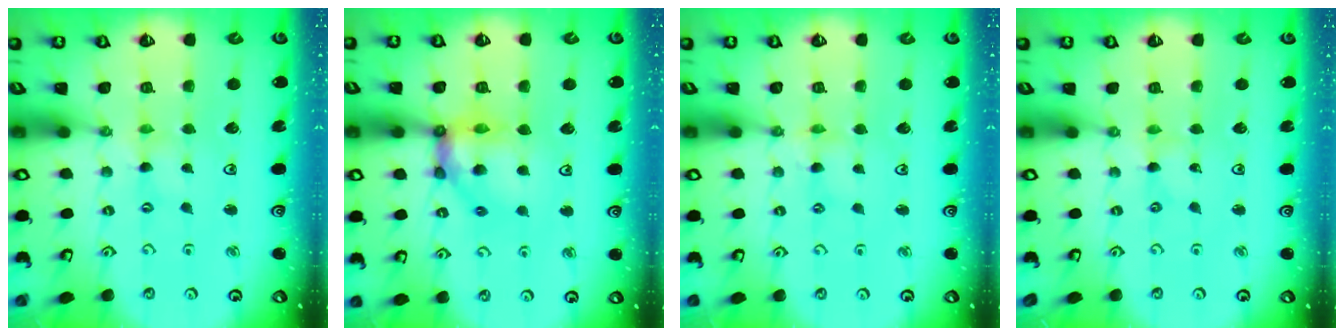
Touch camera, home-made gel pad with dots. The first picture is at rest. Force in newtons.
{"total": 13.0, "press": 12.9, "slide": 2.1}
{"total": 2.9, "press": 2.9, "slide": 0.4}
{"total": 0.0}